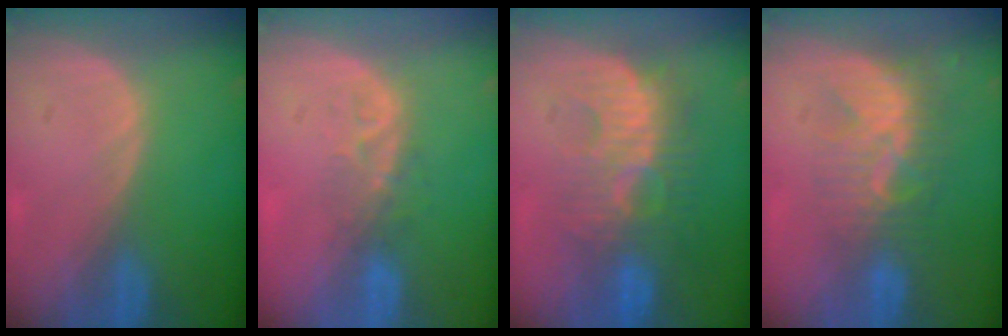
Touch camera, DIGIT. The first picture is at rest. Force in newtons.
{"total": 3.4, "press": 3.2, "slide": 1.1}
{"total": 9.0, "press": 8.9, "slide": 1.7}
{"total": 8.9, "press": 7.6, "slide": 4.5}